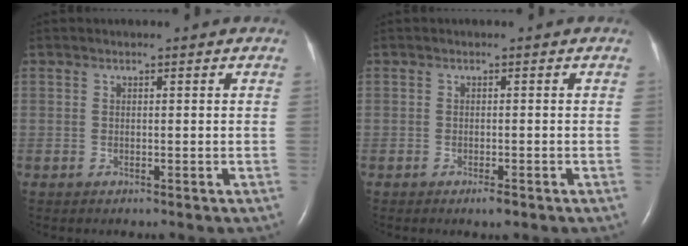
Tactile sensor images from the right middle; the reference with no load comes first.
{"total": 1.3, "force": [-0.9, 0.3, 0.9], "torque": [-0.017, -0.002, -0.012]}